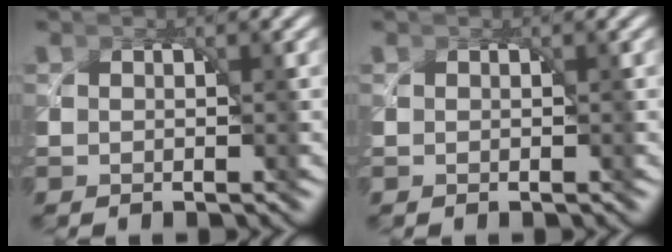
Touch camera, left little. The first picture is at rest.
{"total": 0.0}